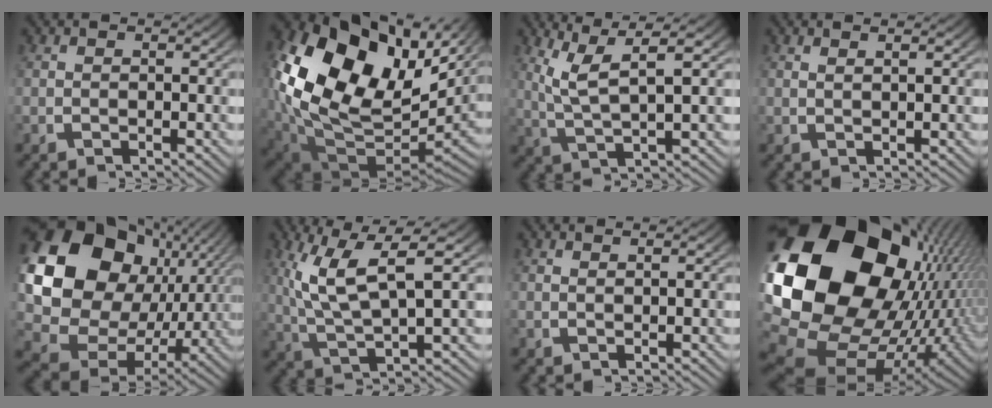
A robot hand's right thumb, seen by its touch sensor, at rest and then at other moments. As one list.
[{"total": 25.5, "force": [2.3, 17.8, 18.1], "torque": [-0.370, -0.050, 0.059]}, {"total": 7.0, "force": [2.4, 3.5, 5.6], "torque": [-0.107, -0.003, 0.043]}, {"total": 1.0, "force": [0.8, -0.1, 0.6], "torque": [-0.010, -0.001, 0.018]}, {"total": 19.8, "force": [1.6, 14.4, 13.5], "torque": [-0.286, -0.040, 0.043]}, {"total": 8.6, "force": [1.2, 4.6, 7.2], "torque": [-0.147, -0.017, 0.029]}, {"total": 0.6, "force": [0.5, -0.1, 0.4], "torque": [-0.006, -0.001, 0.014]}, {"total": 31.2, "force": [0.0, 21.5, 22.6], "torque": [-0.461, -0.071, 0.028]}]